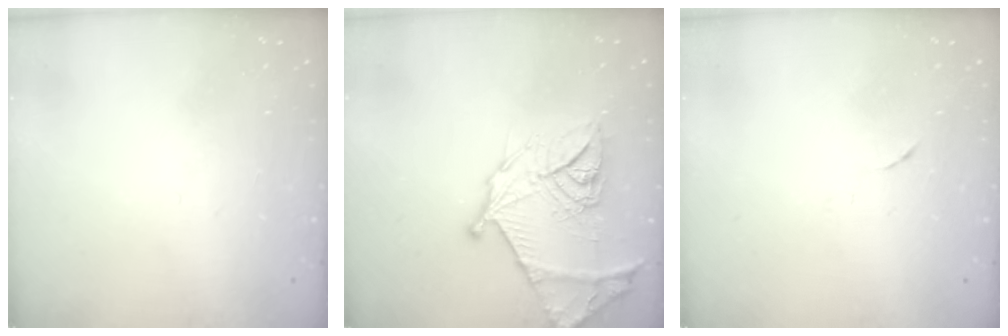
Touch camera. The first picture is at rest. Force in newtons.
{"total": 19.1, "press": 19.0, "slide": 1.8}
{"total": 3.9, "press": 3.5, "slide": 1.6}